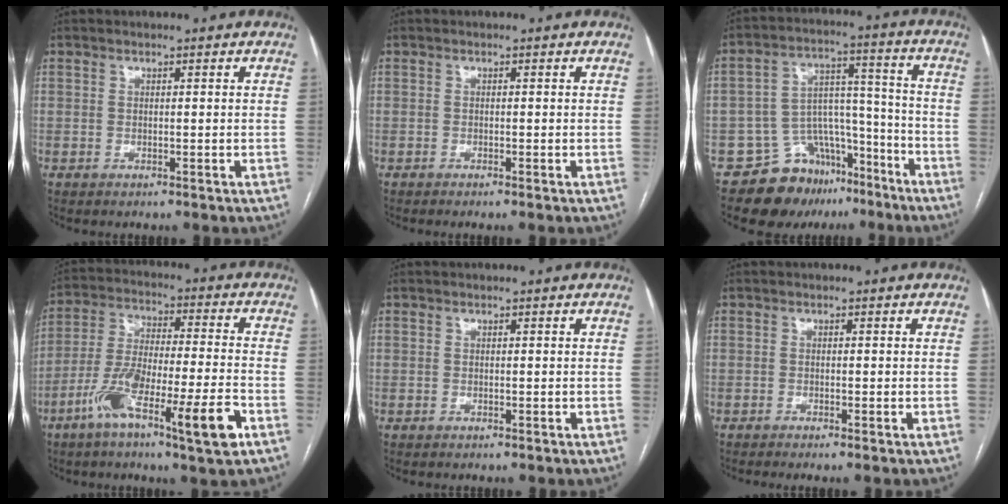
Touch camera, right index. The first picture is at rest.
{"total": 0.7, "force": [-0.5, -0.2, 0.4], "torque": [-0.010, 0.002, -0.010]}
{"total": 12.1, "force": [-9.1, 7.4, 2.8], "torque": [-0.029, 0.077, -0.141]}
{"total": 14.6, "force": [-7.4, 1.2, 12.5], "torque": [-0.233, -0.007, -0.130]}
{"total": 0.0}
{"total": 1.3, "force": [-0.9, -0.2, 0.9], "torque": [-0.019, -0.001, -0.017]}